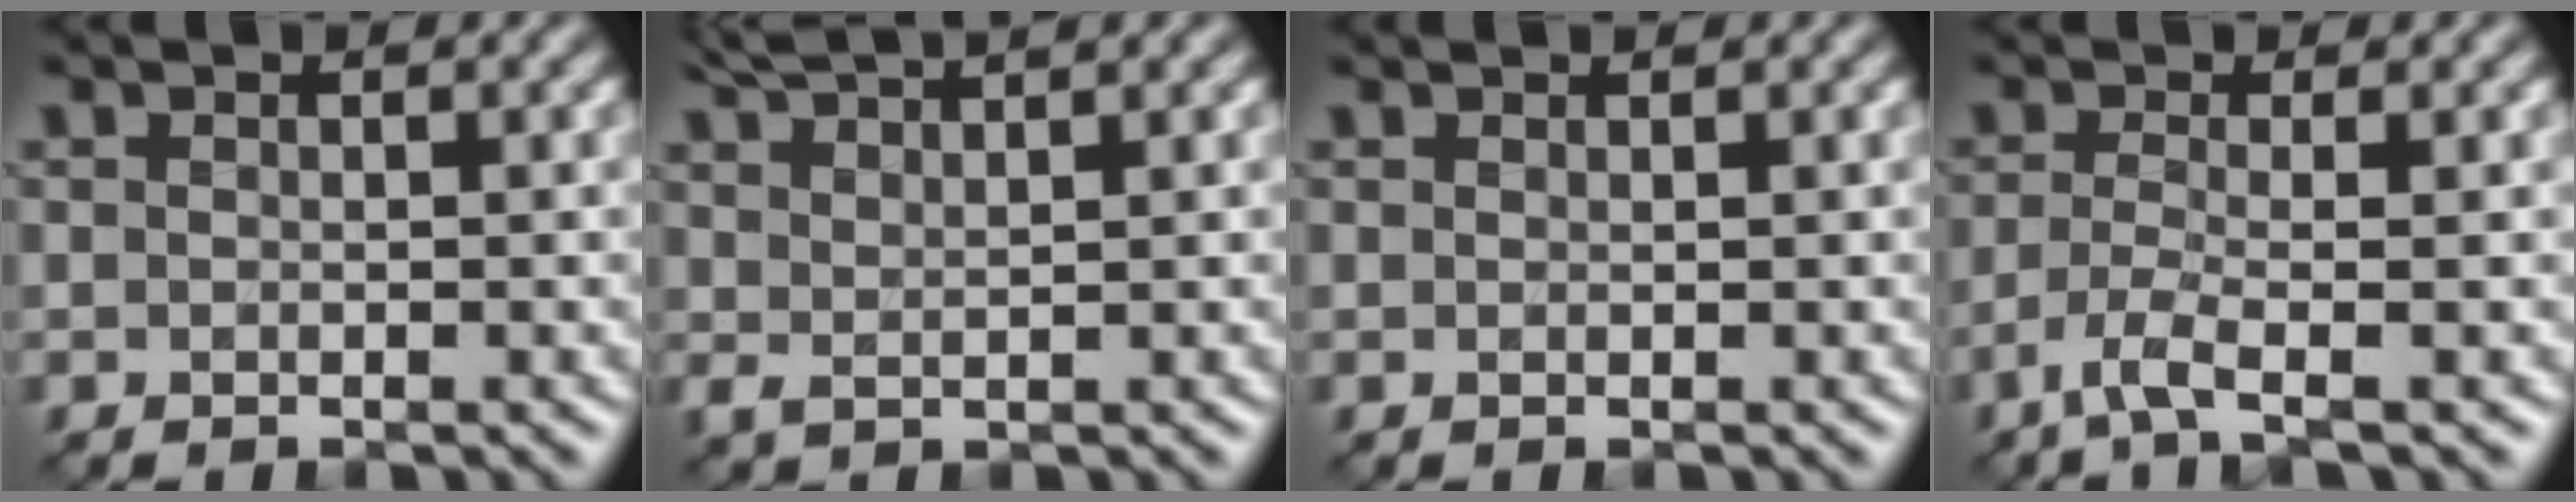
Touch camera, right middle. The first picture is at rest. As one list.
[{"total": 3.6, "force": [3.0, 0.6, 1.9], "torque": [-0.033, 0.012, 0.057]}, {"total": 0.9, "force": [0.9, 0.1, 0.3], "torque": [-0.009, -0.003, 0.007]}, {"total": 2.9, "force": [-1.5, 0.5, 2.4], "torque": [-0.046, -0.009, -0.043]}]